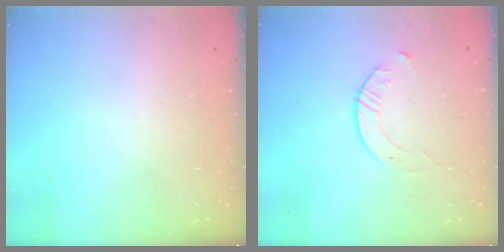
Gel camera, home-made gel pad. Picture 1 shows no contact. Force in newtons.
{"total": 4.2, "press": 4.2, "slide": 0.5}